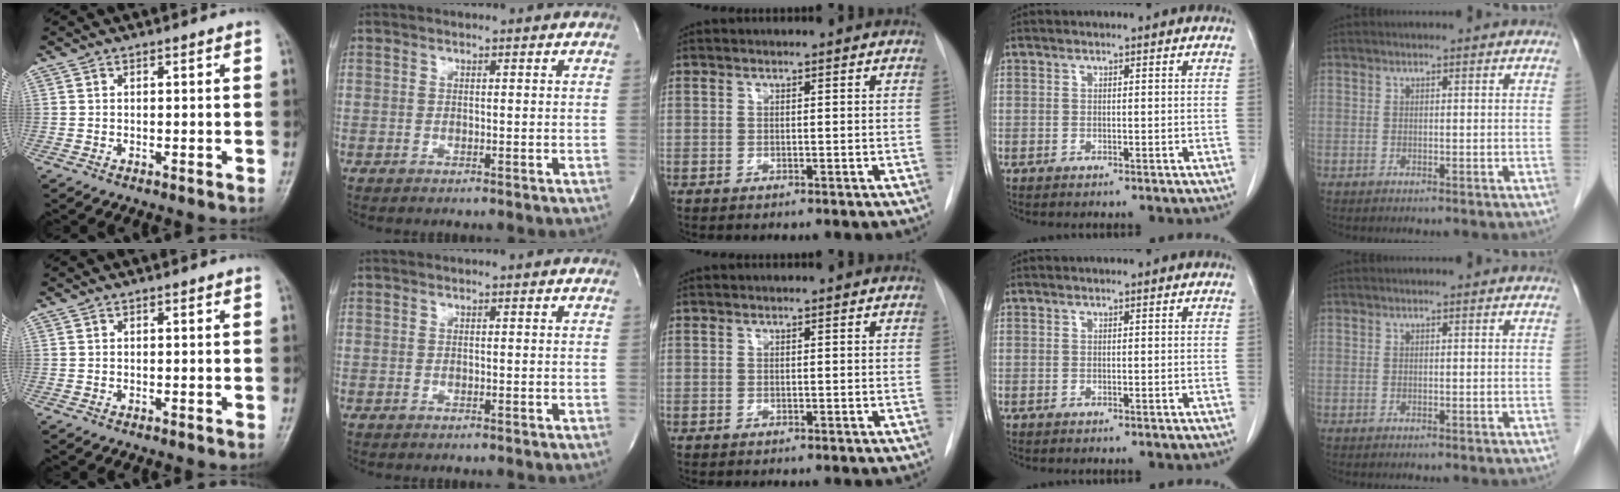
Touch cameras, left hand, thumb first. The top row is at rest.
{}